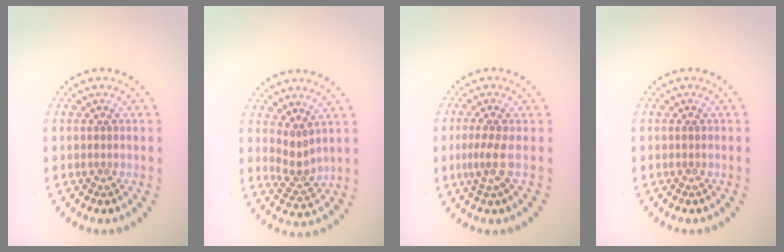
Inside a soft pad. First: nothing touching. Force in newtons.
{"total": 2.0, "press": 1.3, "slide": 1.5}
{"total": 2.0, "press": 1.3, "slide": 1.5}
{"total": 0.0}